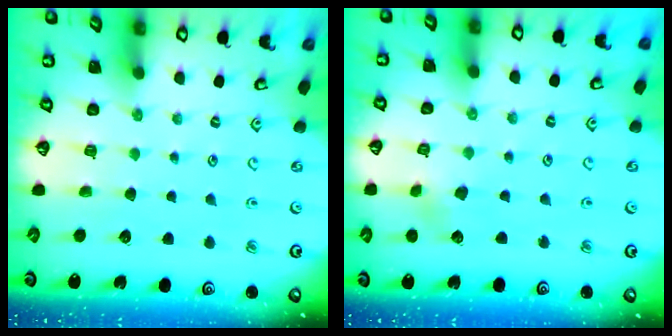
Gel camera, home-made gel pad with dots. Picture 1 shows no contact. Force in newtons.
{"total": 4.0, "press": 3.9, "slide": 0.4}